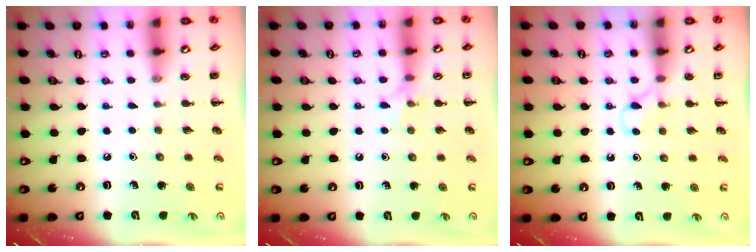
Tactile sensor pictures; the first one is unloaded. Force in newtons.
{"total": 5.1, "press": 5.0, "slide": 1.0}
{"total": 3.3, "press": 3.2, "slide": 0.9}